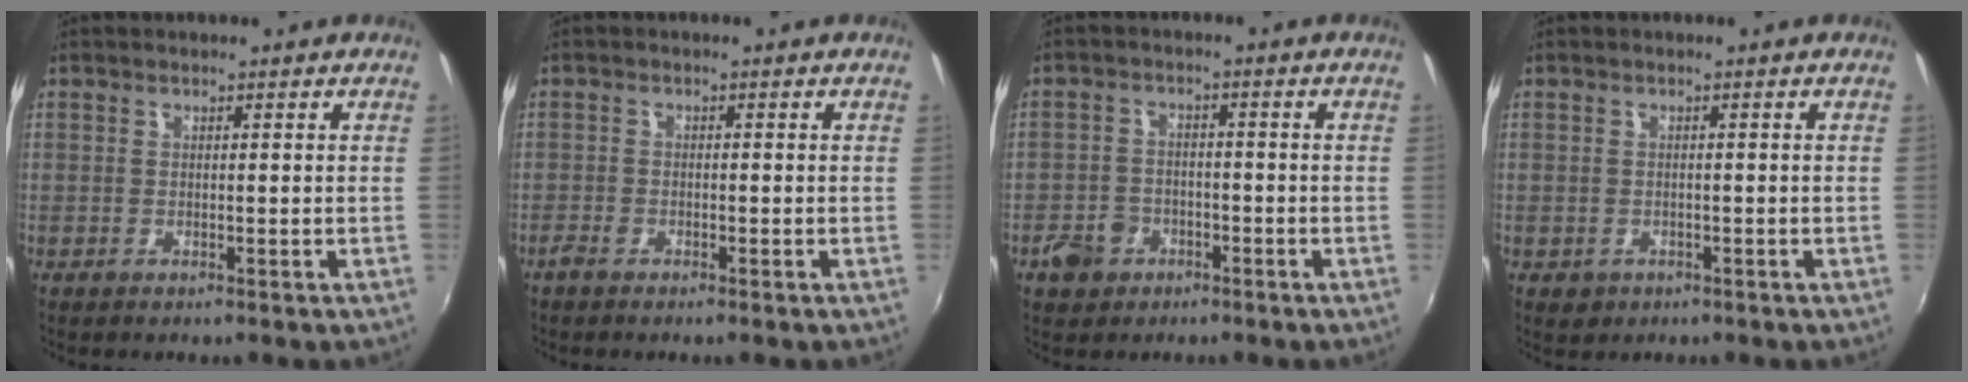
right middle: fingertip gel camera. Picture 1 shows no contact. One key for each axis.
{"total": 1.8, "fx": -1.5, "fy": 0.5, "fz": 0.8, "tx": -0.025, "ty": -0.003, "tz": -0.031}
{"total": 5.9, "fx": -3.4, "fy": 4.5, "fz": 1.7, "tx": -0.055, "ty": 0.011, "tz": -0.052}
{"total": 2.1, "fx": -0.8, "fy": 1.8, "fz": 0.7, "tx": -0.018, "ty": -0.005, "tz": -0.008}